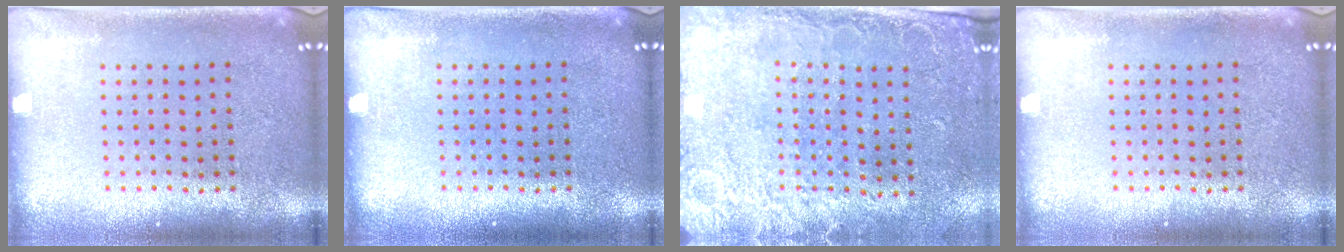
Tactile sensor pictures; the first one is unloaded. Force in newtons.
{"total": 0.0}
{"total": 2.6, "press": 2.1, "slide": 1.4}
{"total": 0.0}